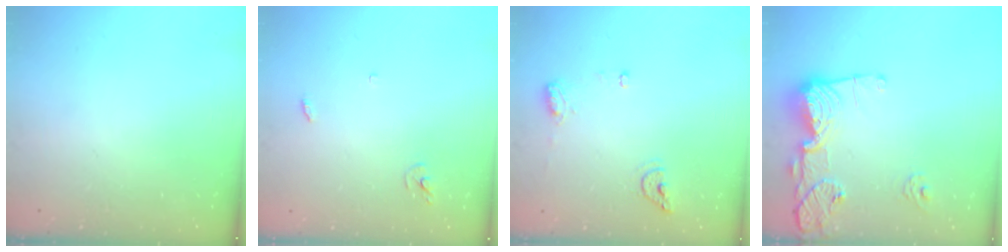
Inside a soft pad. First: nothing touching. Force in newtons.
{"total": 2.9, "press": 2.9, "slide": 0.2}
{"total": 7.9, "press": 7.8, "slide": 1.1}
{"total": 15.9, "press": 15.9, "slide": 1.5}